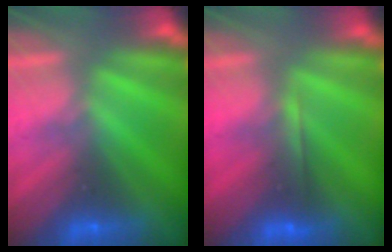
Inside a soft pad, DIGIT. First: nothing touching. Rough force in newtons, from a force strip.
{"total": 1.9}